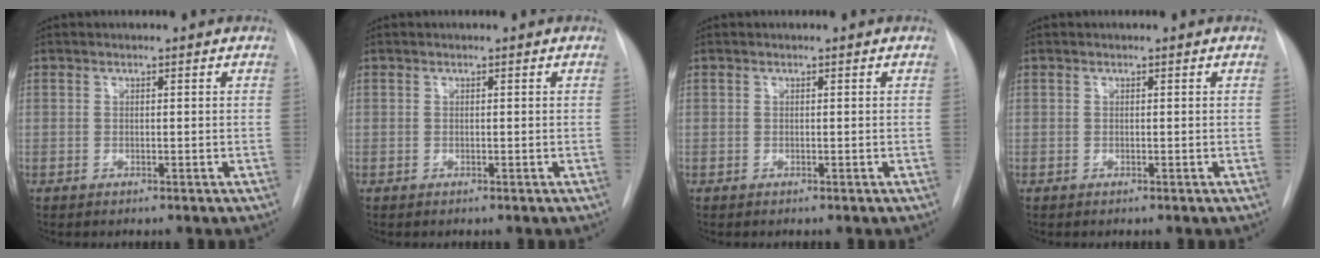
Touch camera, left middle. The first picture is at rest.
{"total": 0.0}
{"total": 0.0}
{"total": 0.0}